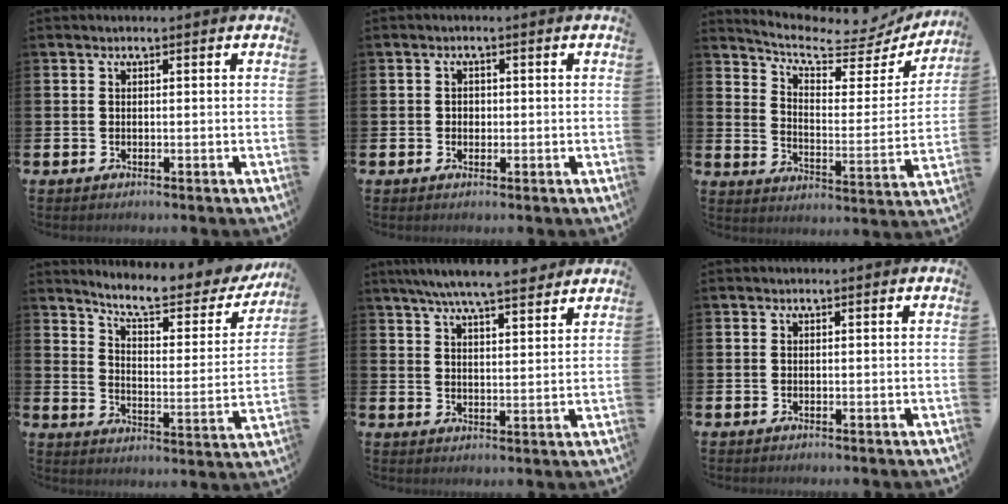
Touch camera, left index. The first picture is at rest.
{"total": 1.2, "force": [0.1, 1.1, 0.5], "torque": [-0.002, 0.006, -0.002]}
{"total": 7.5, "force": [6.6, 2.2, 2.7], "torque": [-0.077, -0.053, 0.108]}
{"total": 8.3, "force": [7.3, 1.7, 3.4], "torque": [-0.087, -0.054, 0.121]}
{"total": 7.2, "force": [6.7, 0.6, 2.6], "torque": [-0.068, -0.026, 0.122]}
{"total": 0.0}